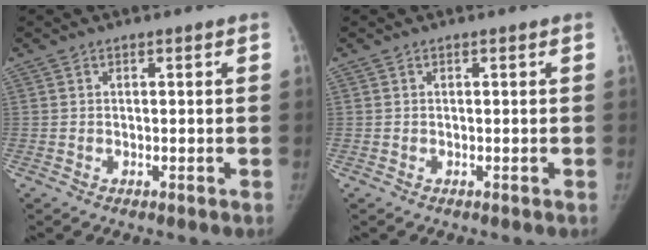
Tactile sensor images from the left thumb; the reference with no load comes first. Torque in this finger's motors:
{"motor_torque": [0.06, -0.03, 0.12, -0.10, 0.02]}